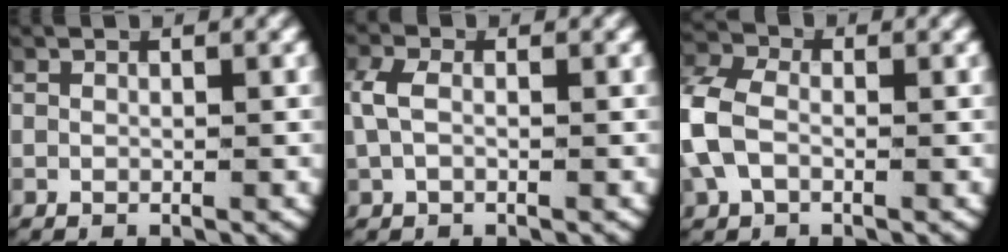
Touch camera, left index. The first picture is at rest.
{"total": 2.1, "force": [0.1, 1.2, 1.7], "torque": [-0.060, -0.004, 0.007]}
{"total": 5.1, "force": [-0.1, 4.2, 3.0], "torque": [-0.090, -0.001, -0.006]}